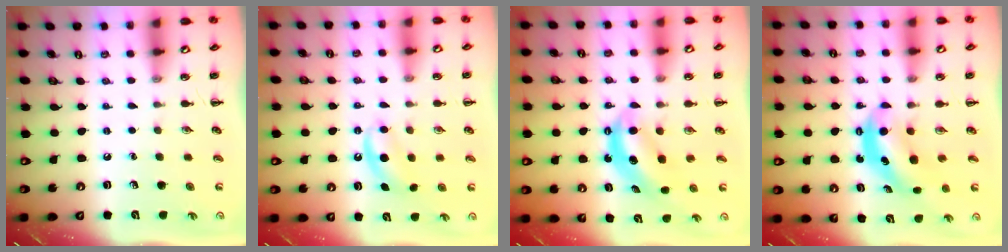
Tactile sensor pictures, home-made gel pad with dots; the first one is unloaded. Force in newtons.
{"total": 5.9, "press": 5.6, "slide": 1.9}
{"total": 6.2, "press": 6.2, "slide": 0.4}
{"total": 6.2, "press": 6.2, "slide": 0.4}